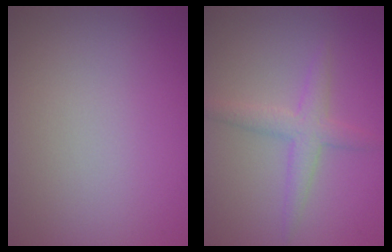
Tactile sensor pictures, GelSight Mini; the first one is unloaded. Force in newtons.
{"total": 2.6, "press": 2.6, "slide": 0.0}